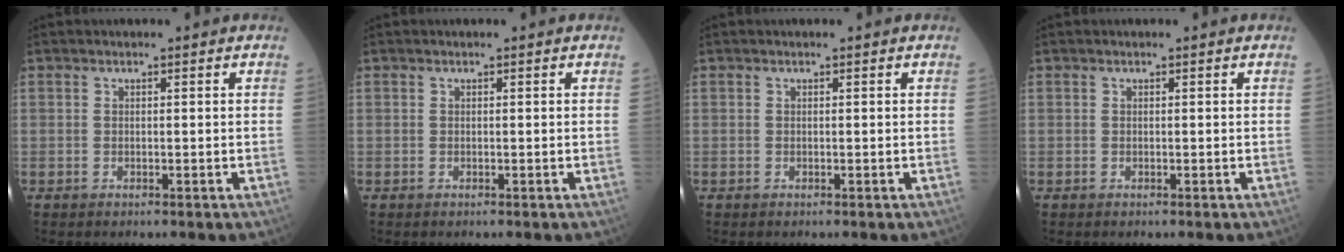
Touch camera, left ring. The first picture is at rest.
{"total": 0.0}
{"total": 0.0}
{"total": 0.0}